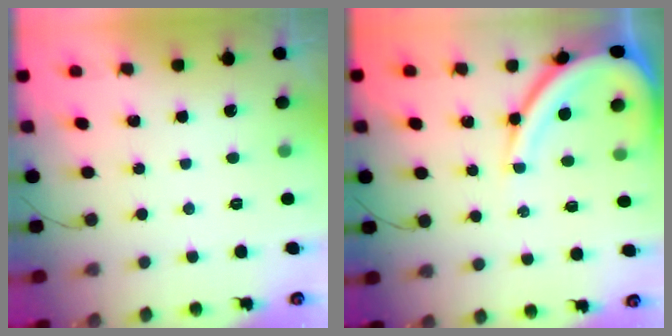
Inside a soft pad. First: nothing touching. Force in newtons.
{"total": 13.0, "press": 13.0, "slide": 1.3}